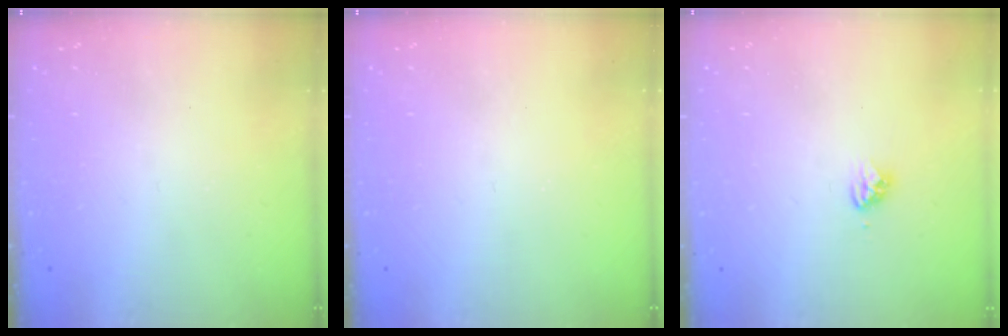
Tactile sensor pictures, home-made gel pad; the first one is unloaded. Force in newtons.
{"total": 0.0}
{"total": 3.4, "press": 3.3, "slide": 0.2}